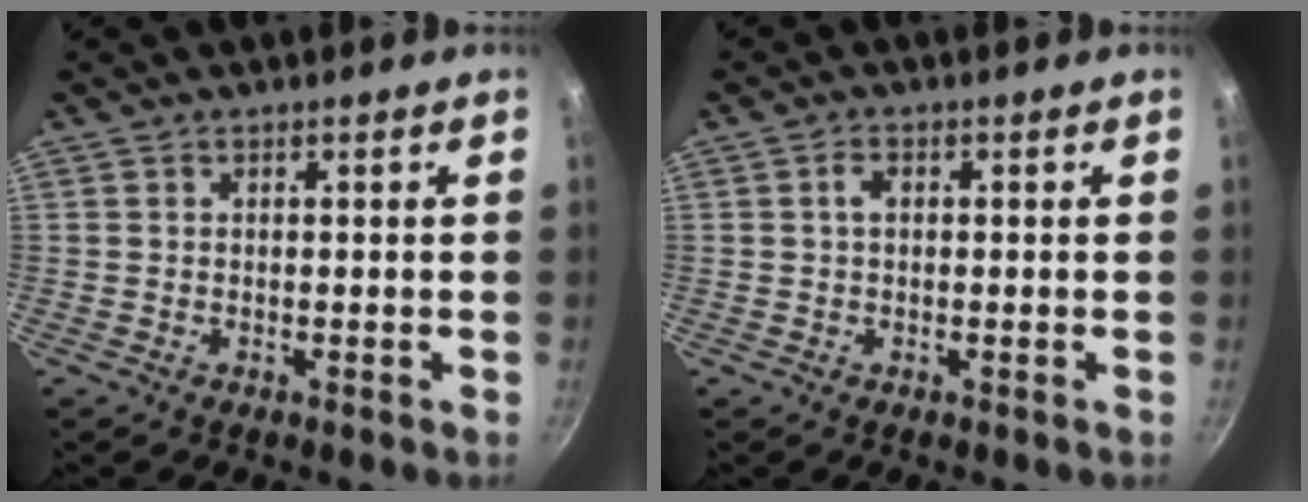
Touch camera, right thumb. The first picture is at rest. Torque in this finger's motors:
{"motor_torque": [0.12, 0.28, 0.12, -0.23, 0.06]}